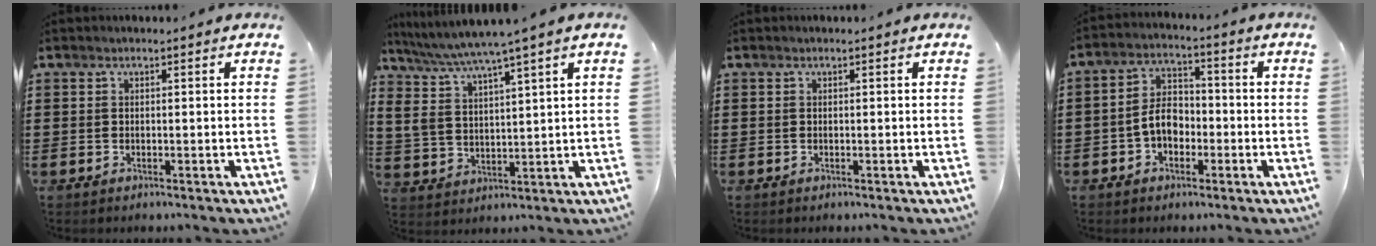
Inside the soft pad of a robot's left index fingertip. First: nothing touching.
{"total": 6.0, "force": [4.7, 0.0, 3.7], "torque": [-0.090, -0.030, 0.078]}
{"total": 0.0}
{"total": 5.7, "force": [-1.5, 3.8, 3.9], "torque": [-0.087, 0.008, -0.033]}